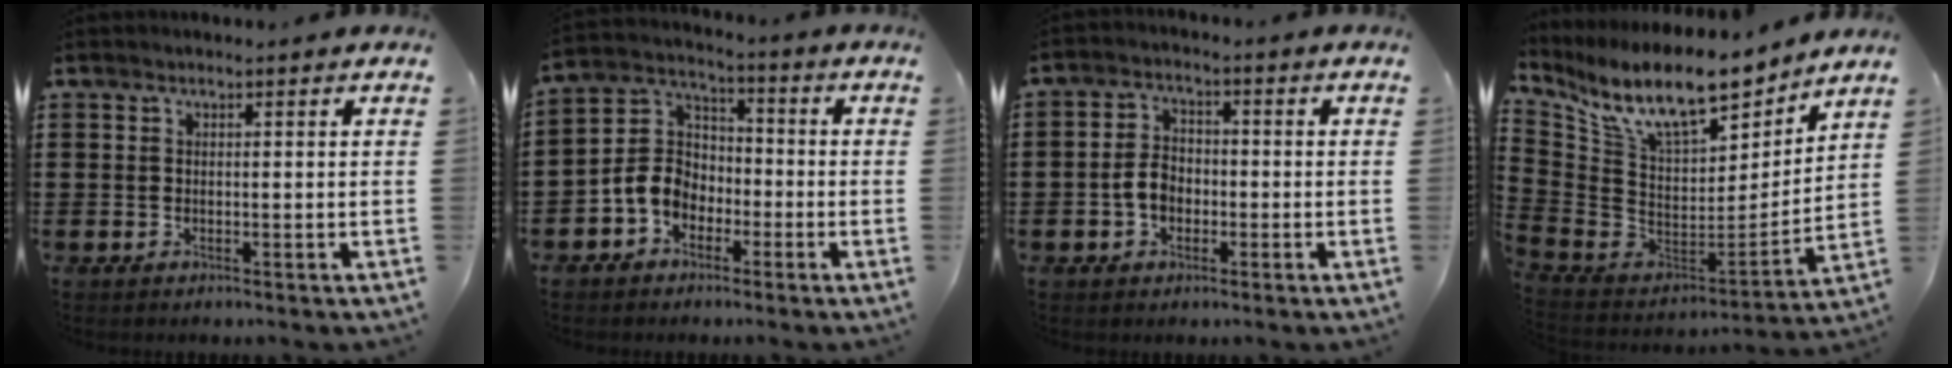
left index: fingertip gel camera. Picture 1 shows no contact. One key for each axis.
{"total": 6.5, "fx": -2.8, "fy": 5.2, "fz": 2.7, "tx": -0.094, "ty": 0.004, "tz": -0.064}
{"total": 4.4, "fx": -1.2, "fy": 3.0, "fz": 2.9, "tx": -0.072, "ty": 0.002, "tz": -0.026}
{"total": 12.8, "fx": 9.2, "fy": 3.8, "fz": 8.1, "tx": -0.173, "ty": -0.063, "tz": 0.161}